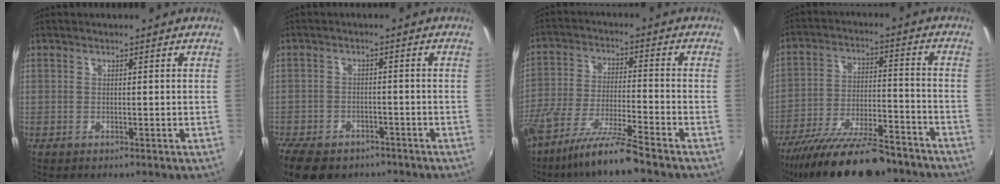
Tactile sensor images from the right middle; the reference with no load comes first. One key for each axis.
{"total": 12.1, "fx": -8.8, "fy": 6.3, "fz": 5.5, "tx": -0.139, "ty": -0.020, "tz": -0.140}
{"total": 12.9, "fx": -10.3, "fy": -0.3, "fz": 7.8, "tx": -0.157, "ty": -0.030, "tz": -0.185}
{"total": 21.9, "fx": -17.6, "fy": 6.1, "fz": 11.5, "tx": -0.211, "ty": -0.033, "tz": -0.266}